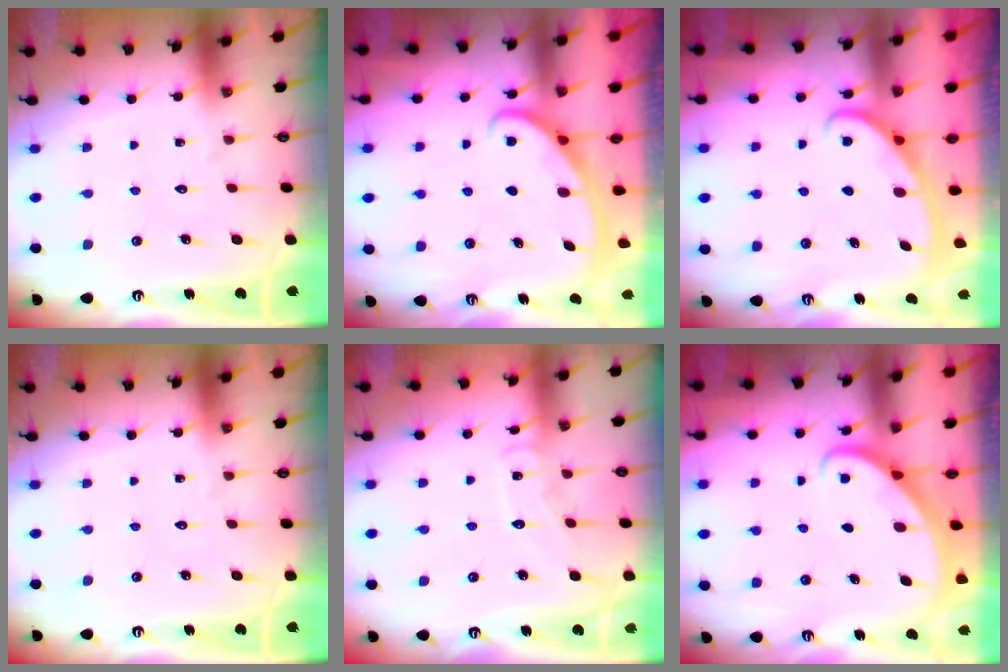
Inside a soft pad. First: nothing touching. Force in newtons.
{"total": 2.8, "press": 2.8, "slide": 0.4}
{"total": 3.1, "press": 3.1, "slide": 0.4}
{"total": 0.0}
{"total": 7.4, "press": 7.3, "slide": 0.6}
{"total": 2.8, "press": 2.8, "slide": 0.2}